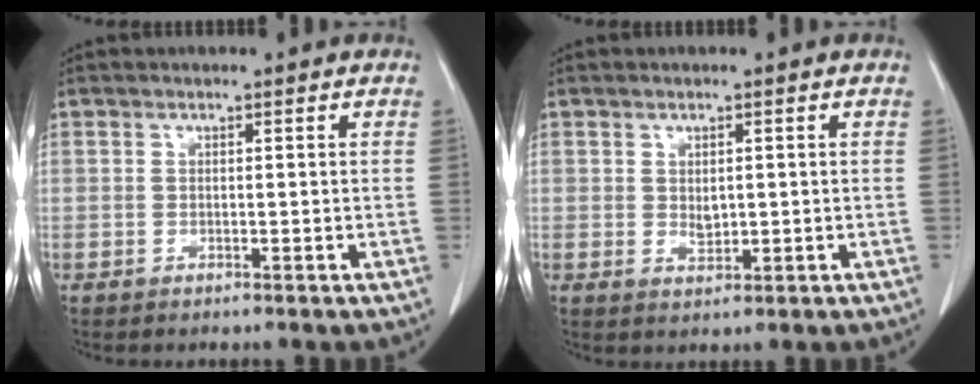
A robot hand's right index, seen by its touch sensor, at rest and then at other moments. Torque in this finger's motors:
{"motor_torque": [0.29, 0.21, -0.01, 0.03]}